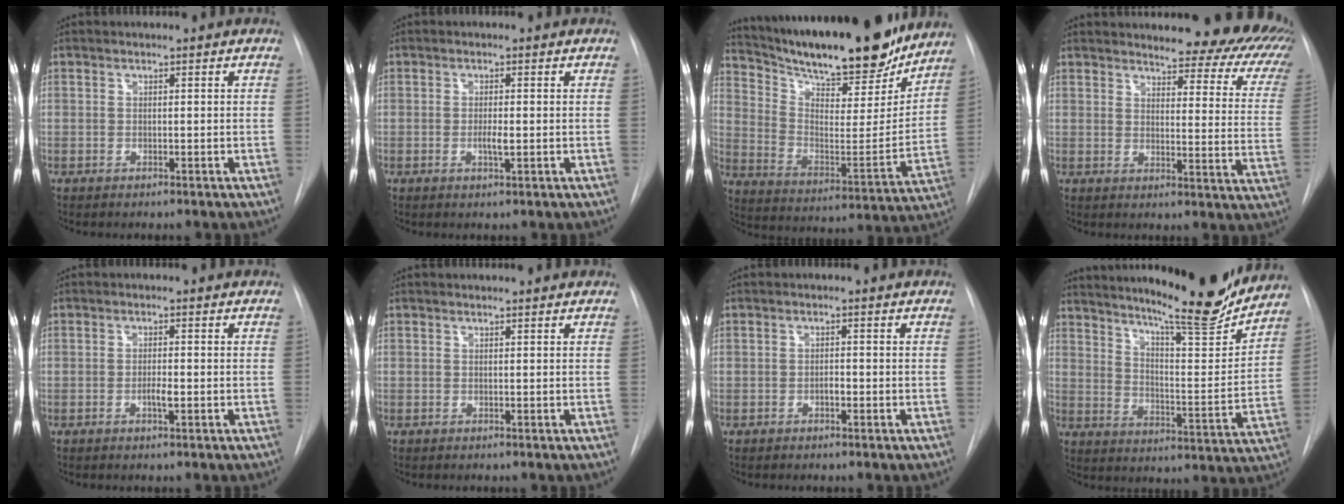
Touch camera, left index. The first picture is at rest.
{"total": 1.8, "force": [-0.3, 0.3, 1.8], "torque": [-0.034, -0.001, -0.005]}
{"total": 26.8, "force": [22.9, 5.6, 12.8], "torque": [-0.218, -0.025, 0.336]}
{"total": 18.4, "force": [16.2, 4.1, 7.7], "torque": [-0.073, -0.062, 0.164]}
{"total": 1.7, "force": [-0.5, 0.3, 1.6], "torque": [-0.028, 0.000, -0.010]}
{"total": 1.5, "force": [1.5, 0.1, 0.2], "torque": [-0.010, 0.011, 0.018]}
{"total": 0.9, "force": [-0.4, 0.4, 0.8], "torque": [-0.011, 0.002, -0.009]}
{"total": 19.7, "force": [17.7, 1.2, 8.7], "torque": [-0.135, -0.047, 0.247]}